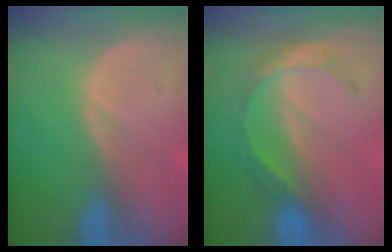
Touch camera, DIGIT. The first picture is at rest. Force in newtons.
{"total": 5.5, "press": 4.8, "slide": 2.8}